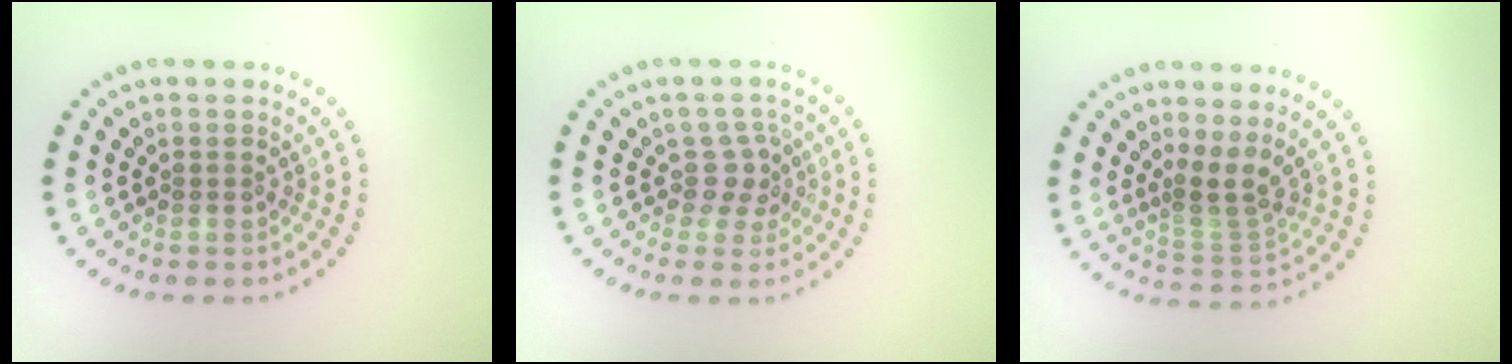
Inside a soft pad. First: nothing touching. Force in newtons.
{"total": 2.3, "press": 1.6, "slide": 1.6}
{"total": 2.8, "press": 1.8, "slide": 2.1}